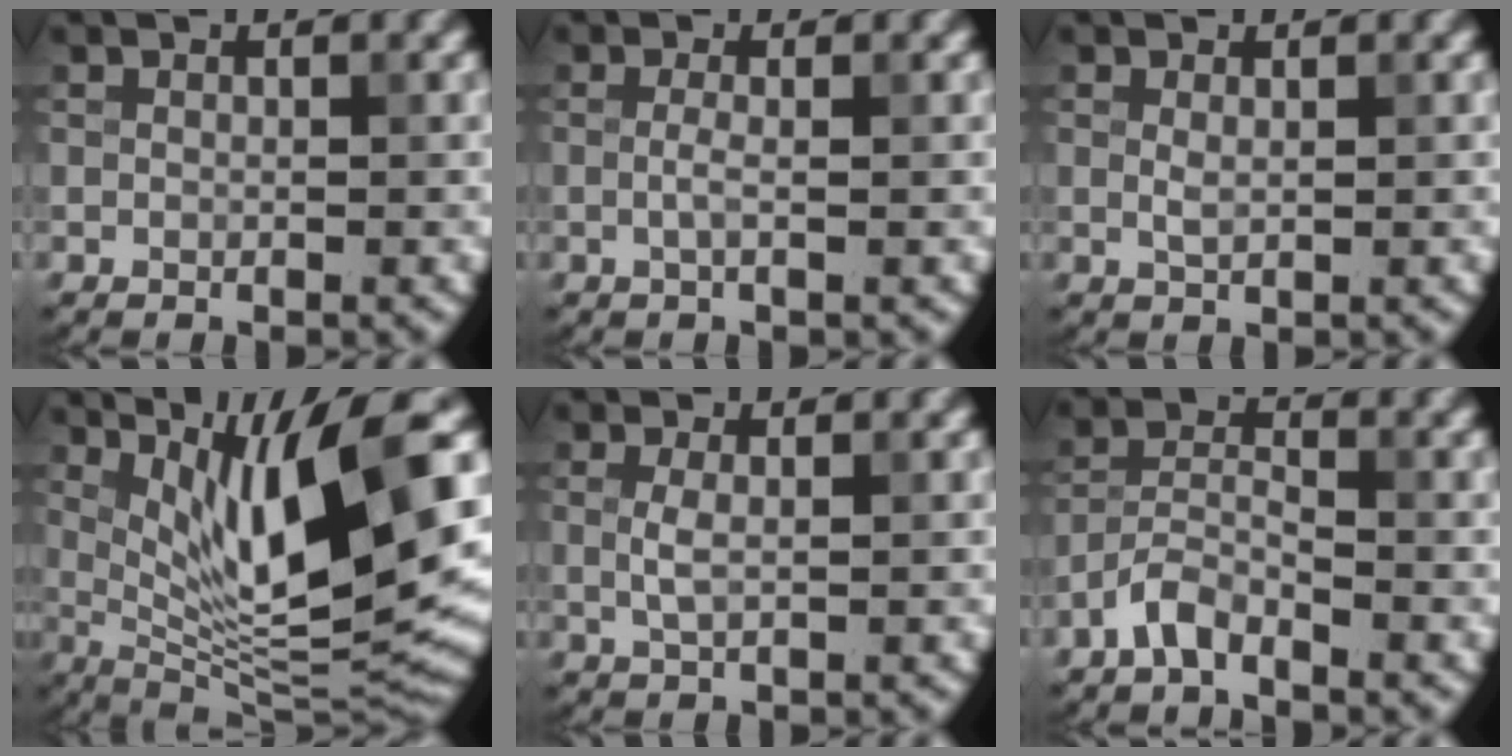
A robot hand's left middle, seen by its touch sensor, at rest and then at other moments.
{"total": 1.3, "force": [-0.1, 0.3, 1.3], "torque": [-0.026, -0.002, -0.004]}
{"total": 0.9, "force": [0.3, 0.3, 0.8], "torque": [-0.016, -0.001, 0.005]}
{"total": 13.3, "force": [3.5, 3.2, 12.4], "torque": [-0.192, -0.005, 0.071]}
{"total": 1.5, "force": [0.2, 0.5, 1.4], "torque": [-0.033, 0.001, 0.004]}
{"total": 2.9, "force": [-2.2, 0.9, 1.7], "torque": [-0.035, 0.010, -0.051]}